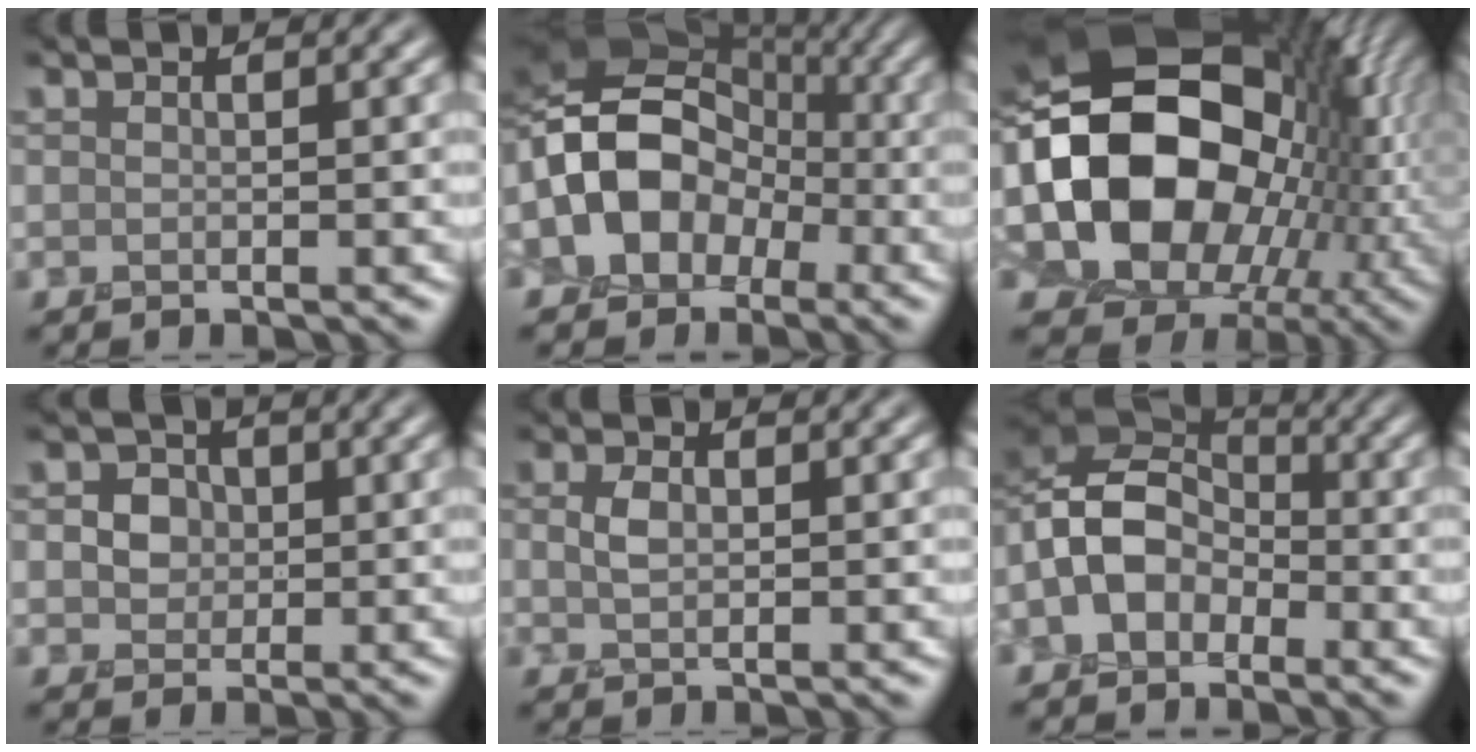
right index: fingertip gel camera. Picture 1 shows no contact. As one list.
[{"total": 12.3, "force": [-1.8, 8.9, 8.3], "torque": [-0.140, 0.010, -0.047]}, {"total": 21.0, "force": [0.5, 15.7, 13.9], "torque": [-0.260, -0.017, 0.018]}, {"total": 3.5, "force": [0.7, 3.0, 1.7], "torque": [-0.020, 0.010, 0.001]}, {"total": 1.8, "force": [0.1, 1.0, 1.5], "torque": [-0.037, 0.001, 0.001]}, {"total": 8.4, "force": [-2.3, 6.0, 5.4], "torque": [-0.104, 0.018, -0.055]}]